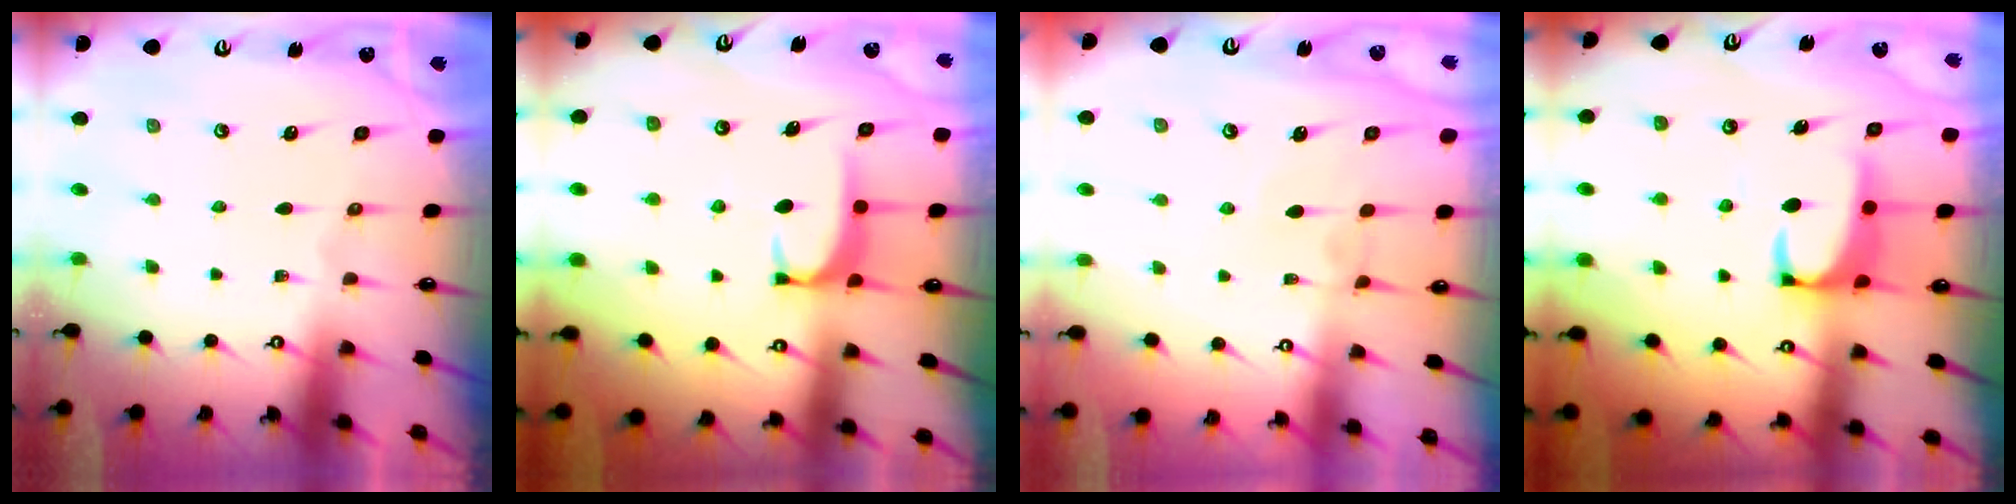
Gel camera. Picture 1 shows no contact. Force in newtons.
{"total": 1.6, "press": 1.5, "slide": 0.5}
{"total": 3.5, "press": 3.4, "slide": 0.5}
{"total": 2.3, "press": 2.1, "slide": 0.9}